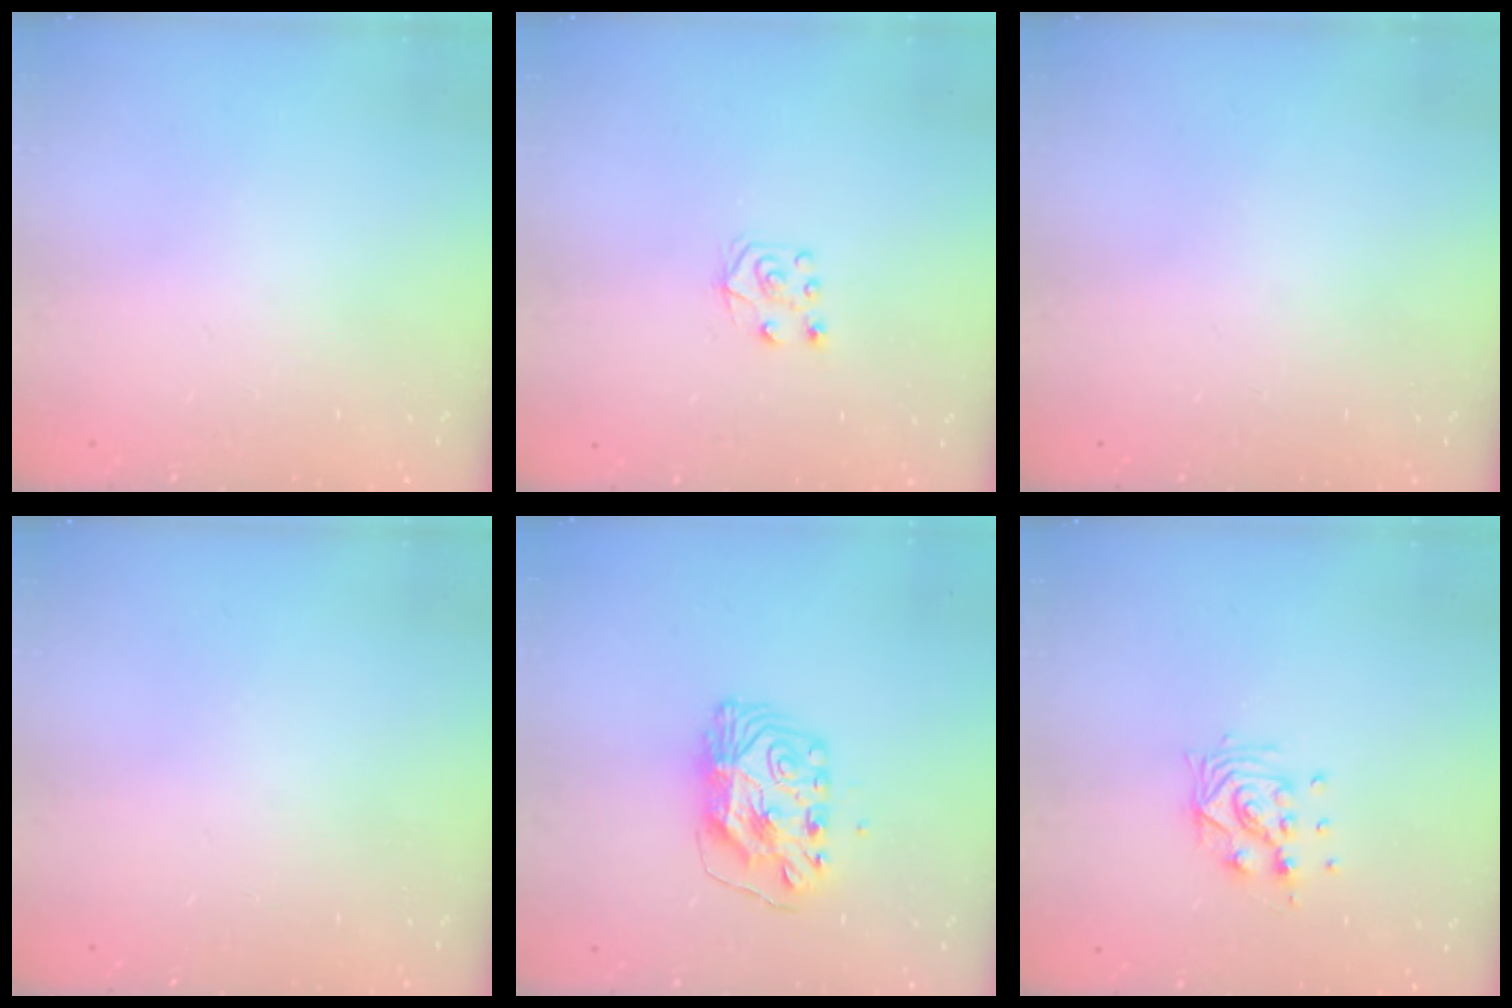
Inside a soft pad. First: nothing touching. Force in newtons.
{"total": 6.1, "press": 6.1, "slide": 0.5}
{"total": 0.0}
{"total": 0.0}
{"total": 9.6, "press": 9.6, "slide": 0.9}
{"total": 10.0, "press": 9.9, "slide": 1.2}